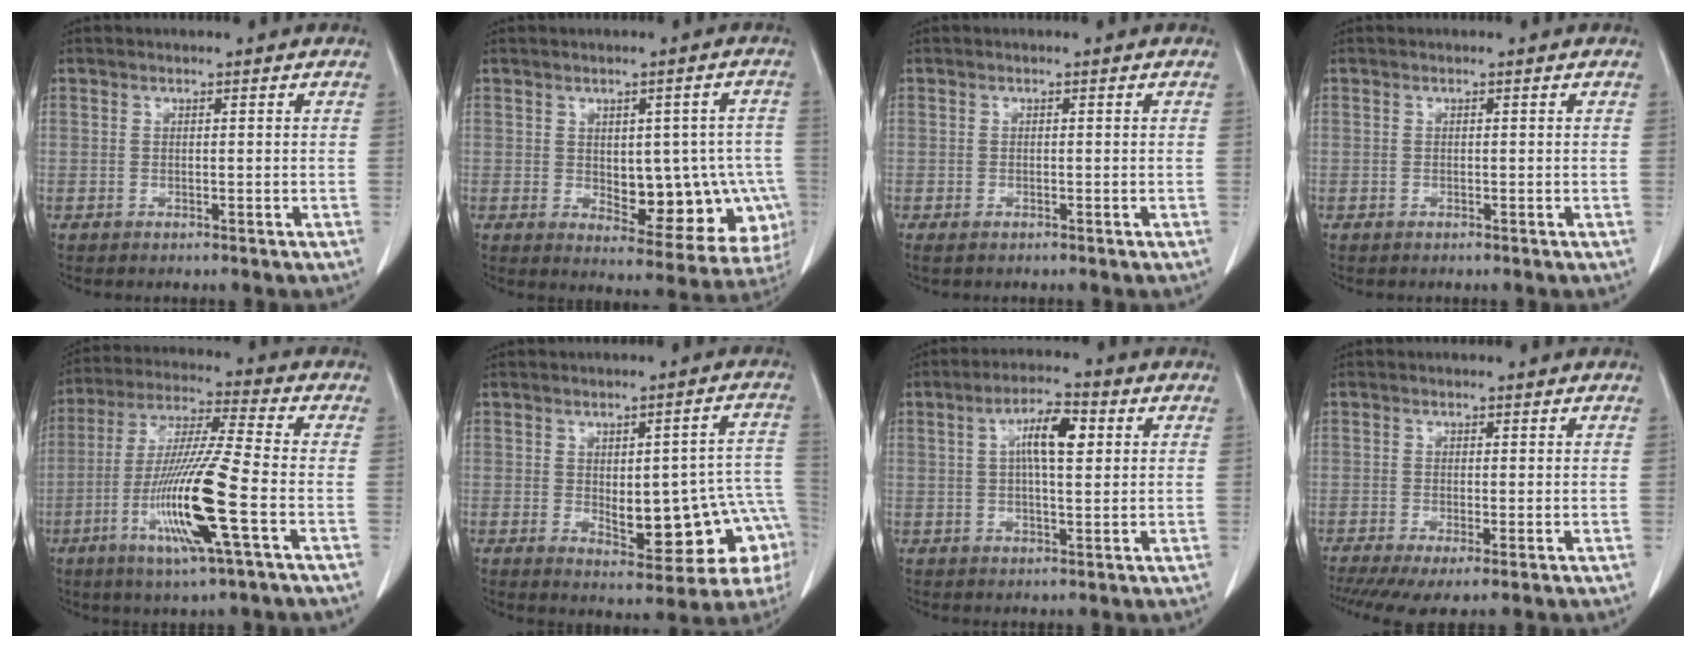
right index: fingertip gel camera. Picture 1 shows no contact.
{"total": 13.9, "force": [-2.0, 6.9, 11.9], "torque": [-0.125, 0.015, -0.005]}
{"total": 0.7, "force": [-0.5, 0.3, 0.5], "torque": [-0.013, -0.002, -0.002]}
{"total": 0.0}
{"total": 15.5, "force": [-4.9, -0.2, 14.7], "torque": [-0.298, -0.019, -0.097]}
{"total": 16.0, "force": [-3.0, 5.9, 14.6], "torque": [-0.131, 0.031, -0.014]}
{"total": 7.2, "force": [1.9, 1.9, 6.6], "torque": [-0.121, 0.013, 0.030]}
{"total": 5.4, "force": [-3.0, 1.3, 4.3], "torque": [-0.071, -0.016, -0.054]}